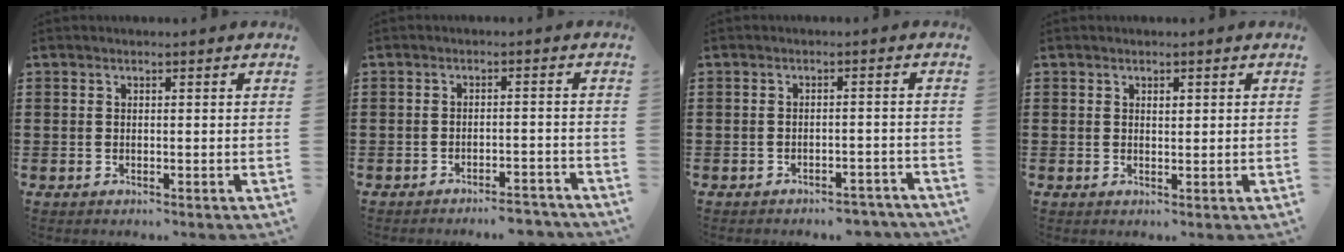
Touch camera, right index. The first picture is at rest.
{"total": 3.2, "force": [-3.1, -0.1, 0.7], "torque": [-0.016, -0.001, -0.065]}
{"total": 2.7, "force": [-2.7, 0.2, 0.4], "torque": [-0.011, 0.000, -0.055]}
{"total": 0.8, "force": [0.4, 0.4, 0.5], "torque": [-0.010, 0.003, 0.008]}